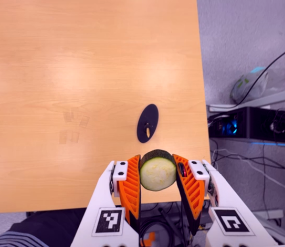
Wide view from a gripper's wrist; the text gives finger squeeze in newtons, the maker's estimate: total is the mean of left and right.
{"total": 11.3, "left": 10.3, "right": 12.3}